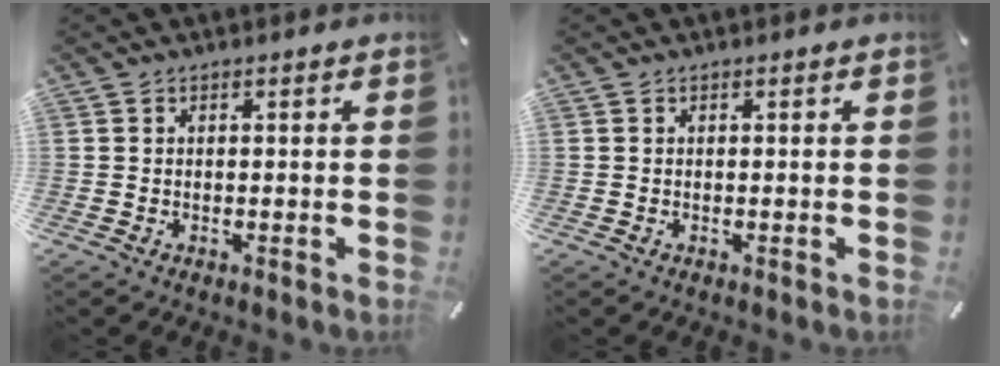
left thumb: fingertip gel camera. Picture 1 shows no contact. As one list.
[{"total": 0.0}]